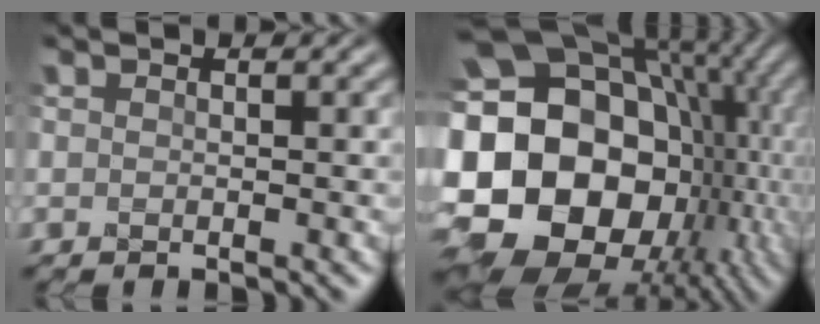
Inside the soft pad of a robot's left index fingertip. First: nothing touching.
{"total": 22.0, "force": [-1.1, 17.6, 13.0], "torque": [-0.236, 0.002, -0.048]}